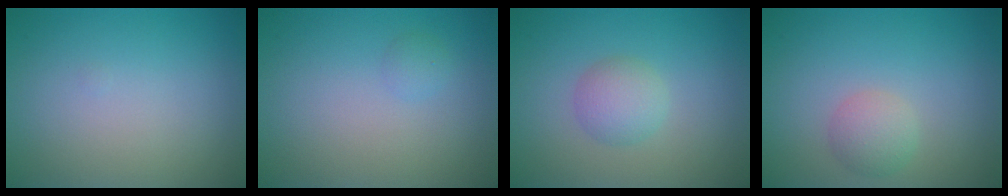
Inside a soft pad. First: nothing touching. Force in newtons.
{"total": 0.8, "press": 0.8, "slide": 0.0}
{"total": 2.4, "press": 2.4, "slide": 0.1}
{"total": 2.1, "press": 2.1, "slide": 0.1}